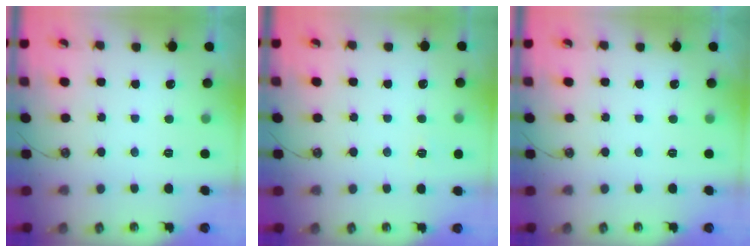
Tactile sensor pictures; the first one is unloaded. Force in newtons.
{"total": 3.9, "press": 3.8, "slide": 0.4}
{"total": 0.0}